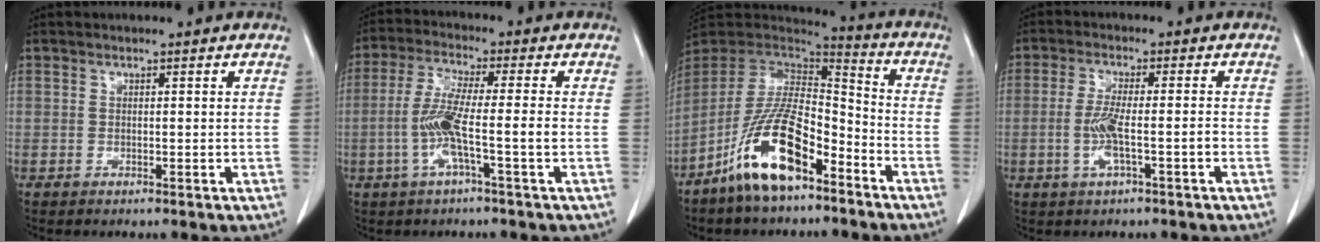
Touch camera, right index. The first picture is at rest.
{"total": 7.7, "force": [-1.9, -0.4, 7.4], "torque": [-0.153, 0.000, -0.042]}
{"total": 14.5, "force": [-8.6, 4.6, 10.7], "torque": [-0.209, 0.001, -0.159]}
{"total": 5.4, "force": [-1.7, 0.4, 5.1], "torque": [-0.104, -0.001, -0.031]}